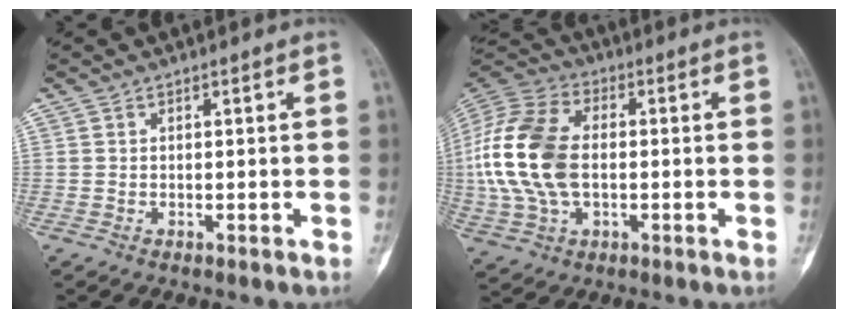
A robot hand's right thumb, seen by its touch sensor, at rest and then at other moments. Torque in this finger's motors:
{"motor_torque": [1.77, 1.35, 1.22, -1.39, 0.35]}